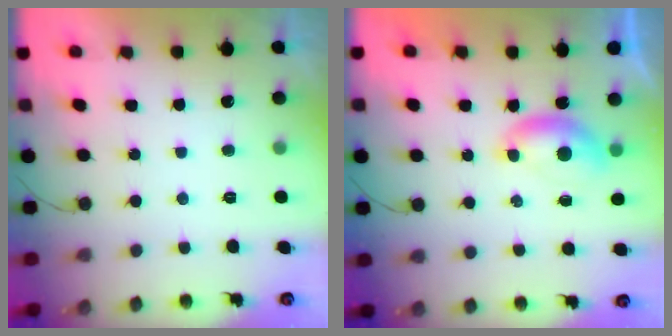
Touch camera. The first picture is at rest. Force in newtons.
{"total": 5.6, "press": 5.6, "slide": 0.7}